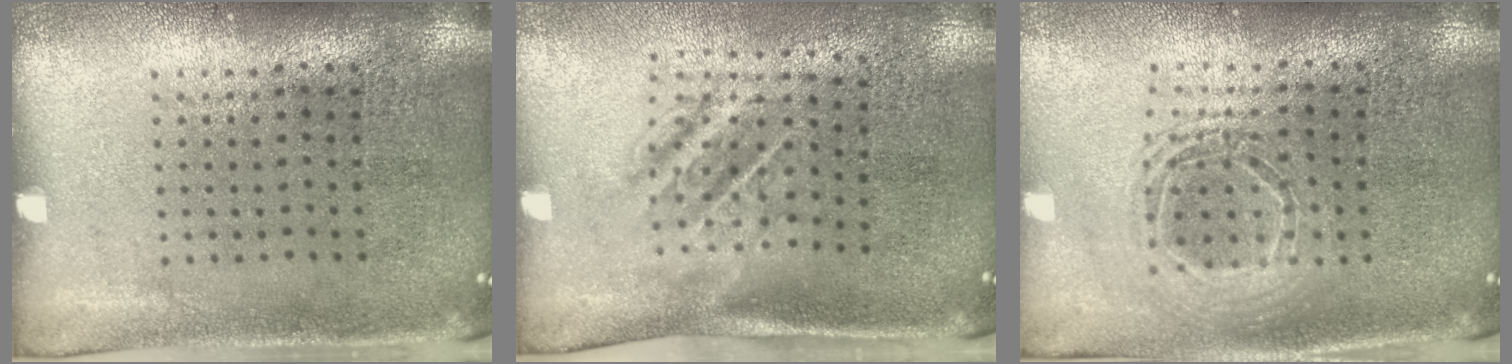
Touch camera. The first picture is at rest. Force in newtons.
{"total": 1.7, "press": 1.1, "slide": 1.2}
{"total": 1.7, "press": 1.4, "slide": 0.9}